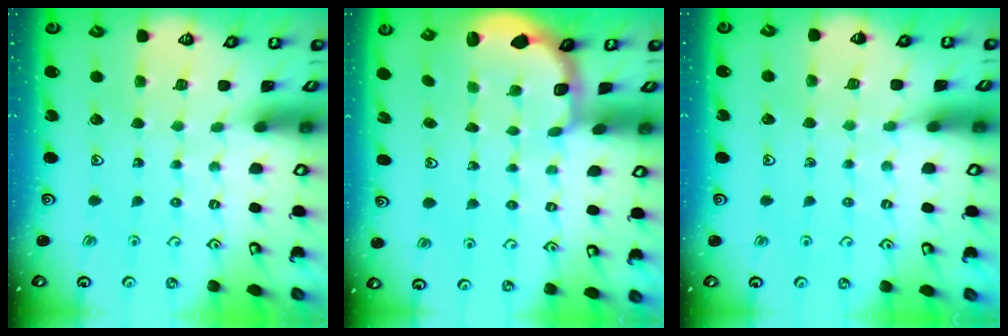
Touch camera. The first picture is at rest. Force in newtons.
{"total": 2.8, "press": 2.2, "slide": 1.7}
{"total": 2.7, "press": 2.7, "slide": 0.4}